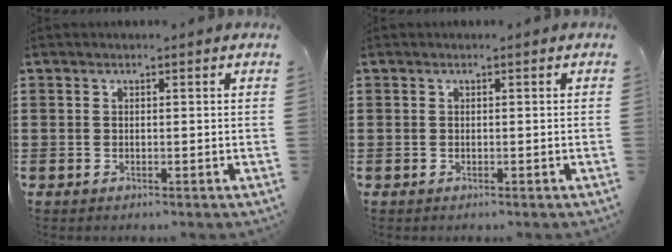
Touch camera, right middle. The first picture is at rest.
{"total": 0.0}